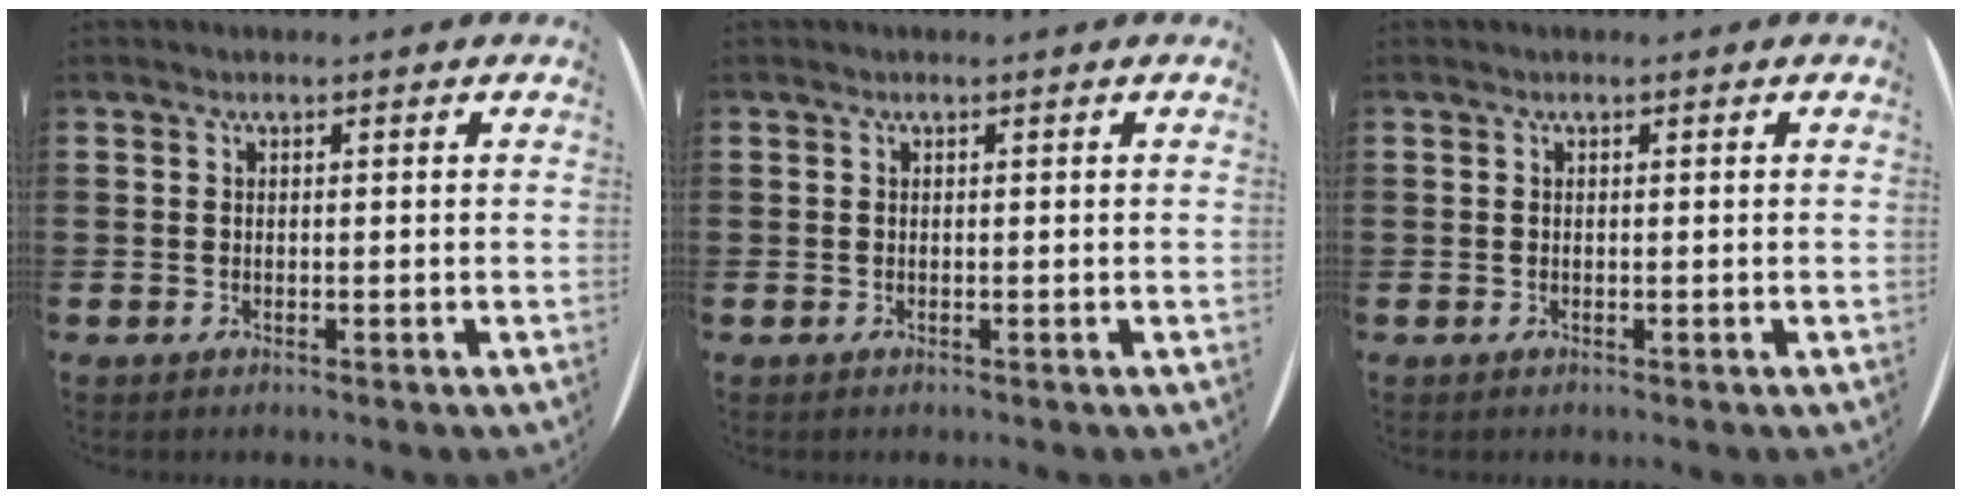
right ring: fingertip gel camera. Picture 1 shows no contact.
{"total": 0.0}
{"total": 0.0}